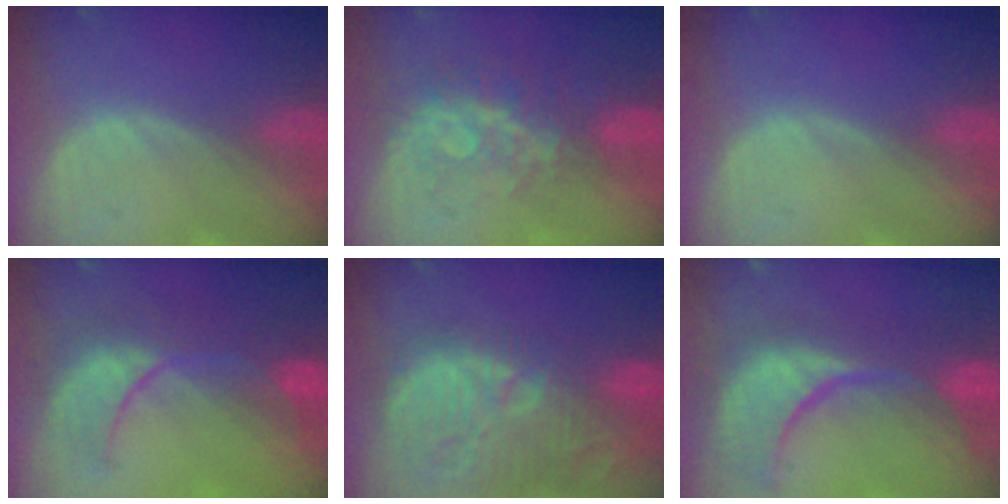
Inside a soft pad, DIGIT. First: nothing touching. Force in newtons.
{"total": 8.4, "press": 6.9, "slide": 4.8}
{"total": 0.0}
{"total": 8.3, "press": 8.3, "slide": 1.0}
{"total": 14.6, "press": 13.0, "slide": 6.7}
{"total": 12.3, "press": 11.1, "slide": 5.3}